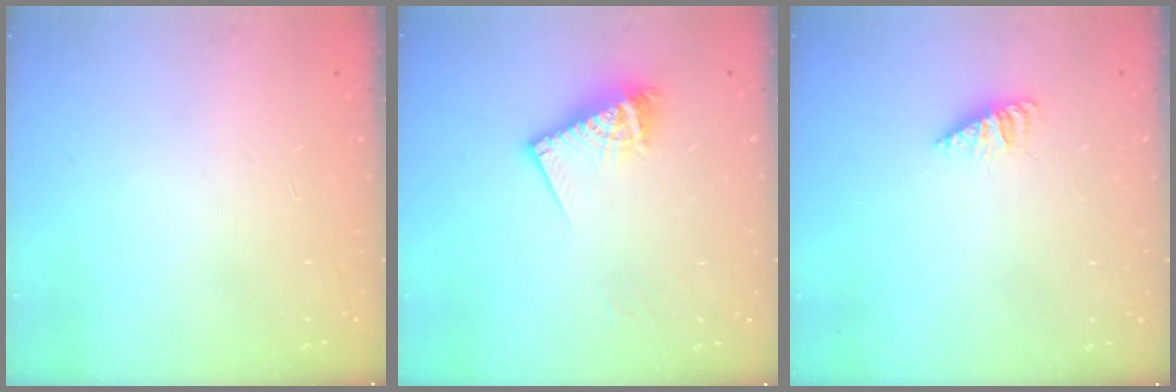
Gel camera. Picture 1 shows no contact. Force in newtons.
{"total": 10.6, "press": 10.6, "slide": 1.1}
{"total": 1.8, "press": 1.8, "slide": 0.4}